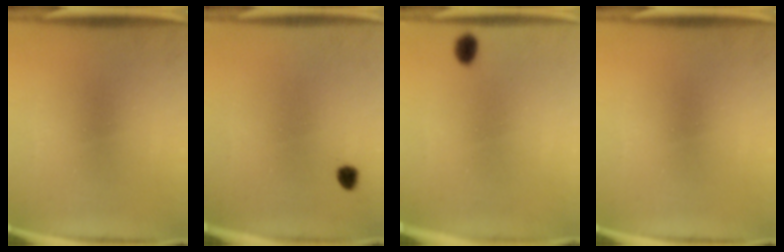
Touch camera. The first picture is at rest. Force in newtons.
{"total": 1.7}
{"total": 1.7}
{"total": 0.0}